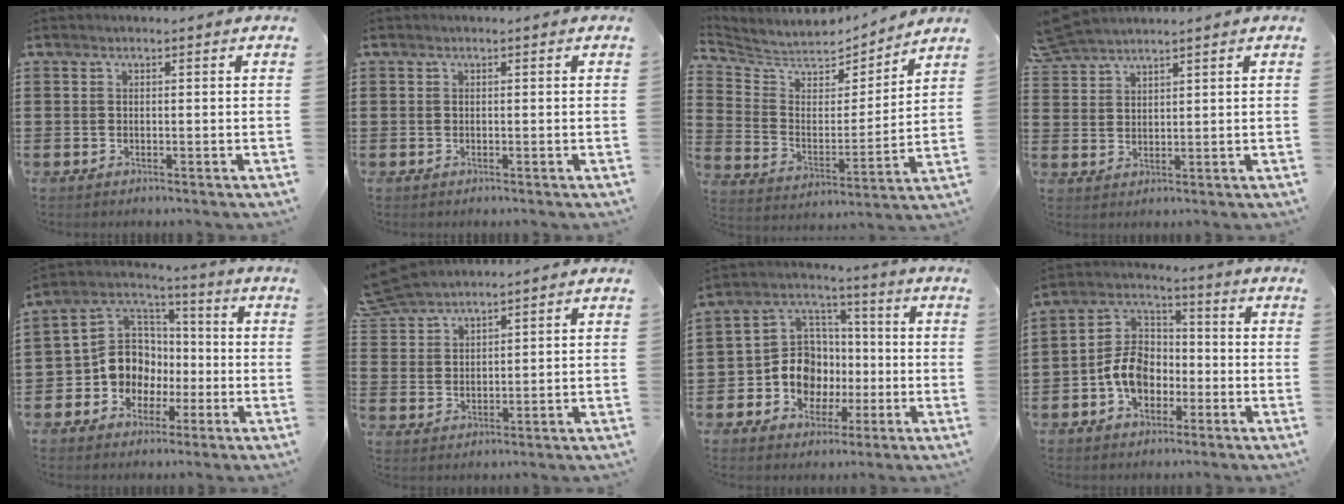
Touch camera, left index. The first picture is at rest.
{"total": 0.0}
{"total": 5.8, "force": [5.5, 1.7, 0.7], "torque": [-0.051, -0.047, 0.091]}
{"total": 4.3, "force": [4.1, 0.5, 1.0], "torque": [-0.034, -0.007, 0.079]}
{"total": 10.0, "force": [-2.4, 9.0, 3.5], "torque": [-0.115, 0.010, -0.047]}
{"total": 5.6, "force": [5.3, 1.1, 1.3], "torque": [-0.046, -0.011, 0.101]}
{"total": 9.8, "force": [-1.9, 8.9, 3.6], "torque": [-0.099, 0.011, -0.031]}
{"total": 8.2, "force": [-2.8, 6.0, 4.7], "torque": [-0.123, 0.014, -0.060]}